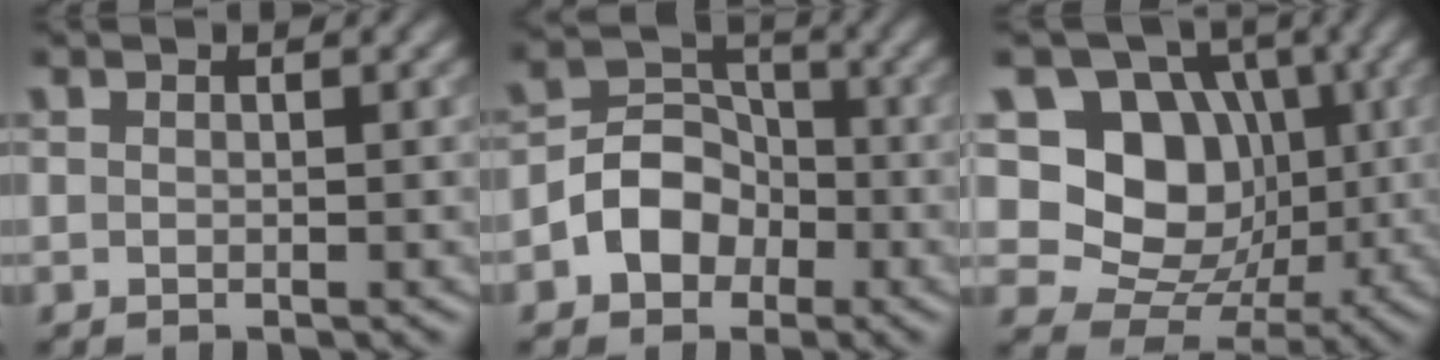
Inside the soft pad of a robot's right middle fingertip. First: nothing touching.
{"total": 4.7, "force": [-2.1, 3.6, 2.1], "torque": [-0.027, 0.006, -0.044]}
{"total": 10.4, "force": [1.6, 8.7, 5.4], "torque": [-0.079, 0.002, 0.009]}